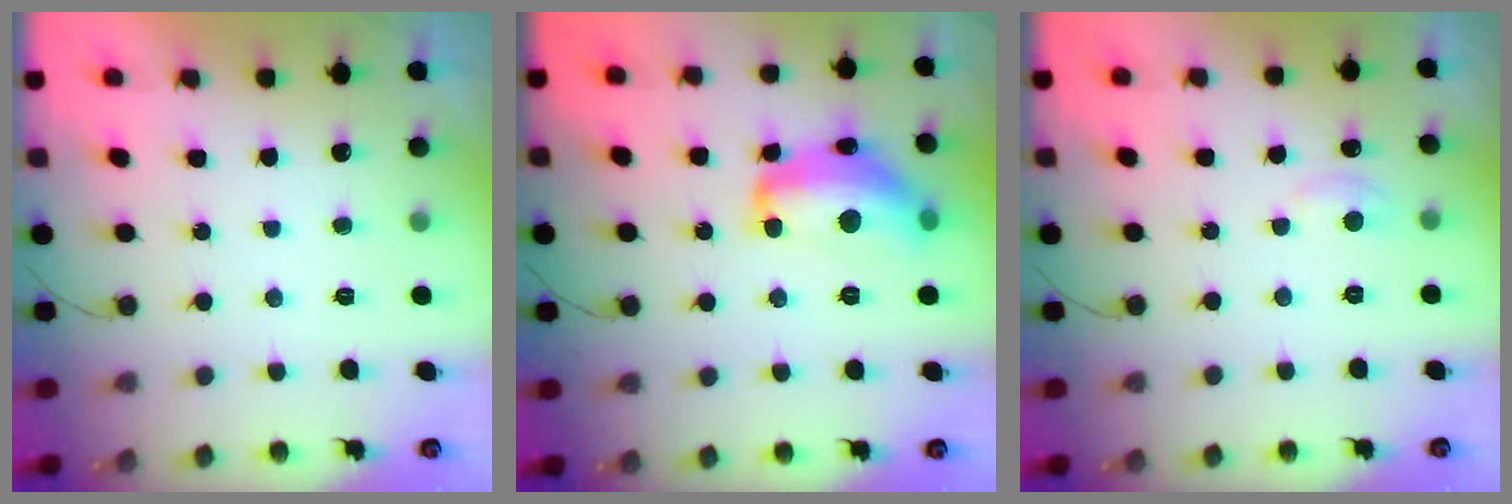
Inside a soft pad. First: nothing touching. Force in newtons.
{"total": 16.0, "press": 16.0, "slide": 1.1}
{"total": 3.2, "press": 3.2, "slide": 0.4}